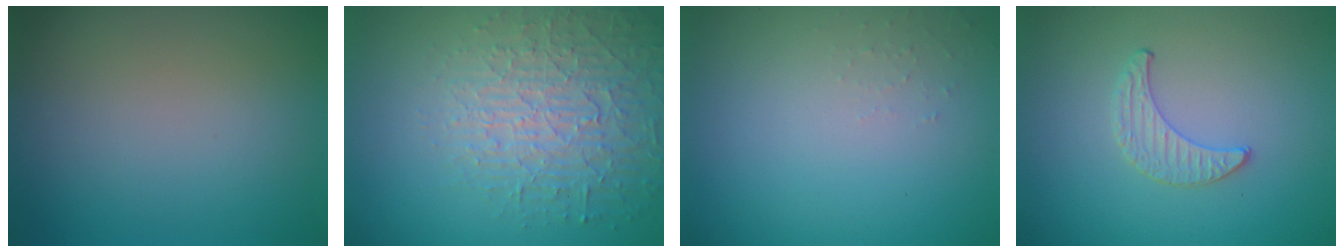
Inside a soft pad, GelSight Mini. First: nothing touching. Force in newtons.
{"total": 4.4, "press": 4.3, "slide": 1.2}
{"total": 0.7, "press": 0.7, "slide": 0.1}
{"total": 1.0, "press": 1.0, "slide": 0.3}